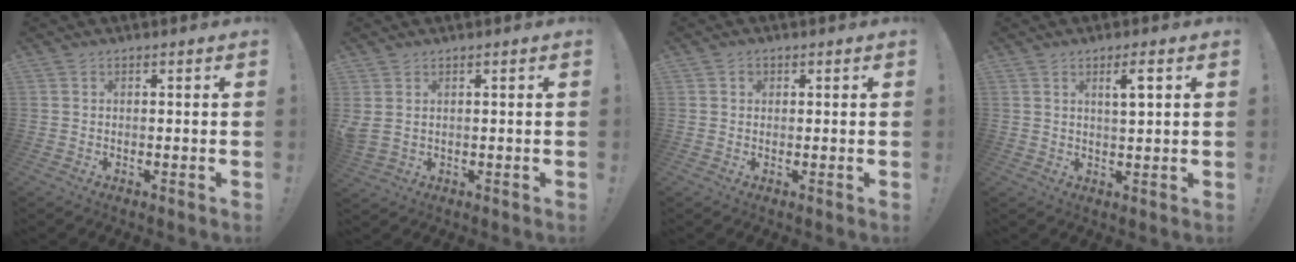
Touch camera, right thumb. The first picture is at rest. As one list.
[{"total": 2.9, "force": [1.2, 1.3, 2.3], "torque": [-0.052, -0.003, 0.022]}, {"total": 1.2, "force": [0.4, 1.1, 0.3], "torque": [-0.001, 0.001, 0.005]}, {"total": 4.2, "force": [1.8, 0.6, 3.8], "torque": [-0.049, -0.008, 0.020]}]